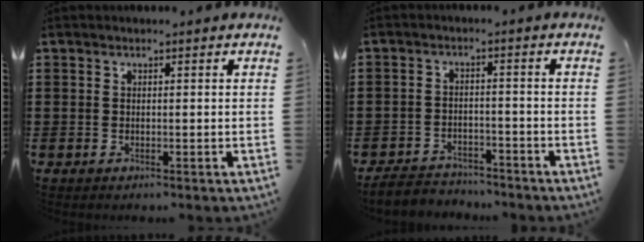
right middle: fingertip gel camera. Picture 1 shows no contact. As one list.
[{"total": 3.6, "force": [-3.5, 0.8, 0.2], "torque": [-0.008, 0.006, -0.074]}]